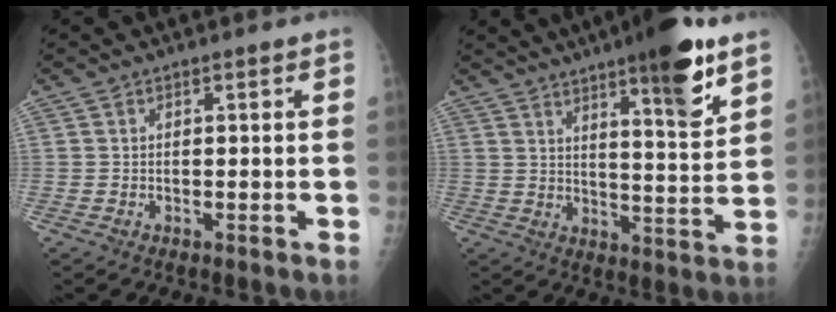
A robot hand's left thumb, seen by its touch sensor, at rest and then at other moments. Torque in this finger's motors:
{"motor_torque": [1.81, 0.94, 1.28, -1.27, 0.37]}